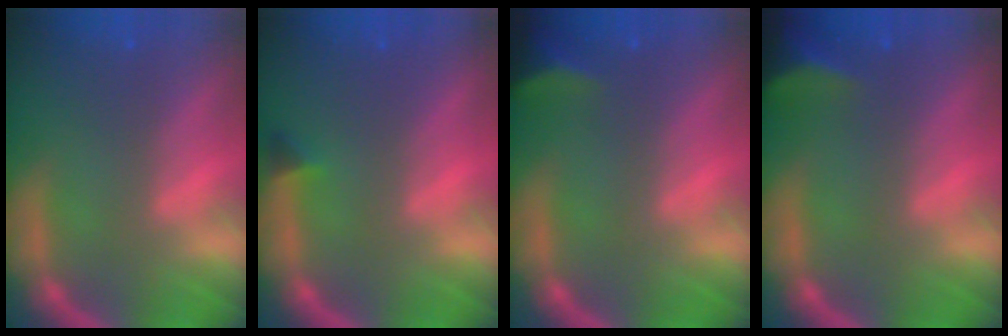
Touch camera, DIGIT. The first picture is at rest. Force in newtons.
{"total": 0.9}
{"total": 4.0}
{"total": 5.4}